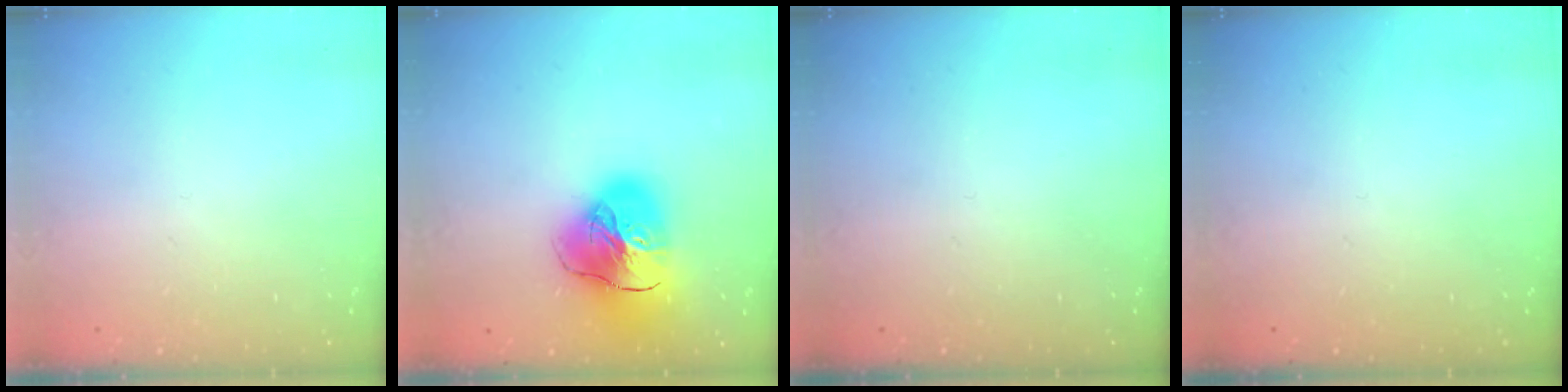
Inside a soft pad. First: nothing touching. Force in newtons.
{"total": 20.3, "press": 20.2, "slide": 2.2}
{"total": 0.0}
{"total": 0.0}